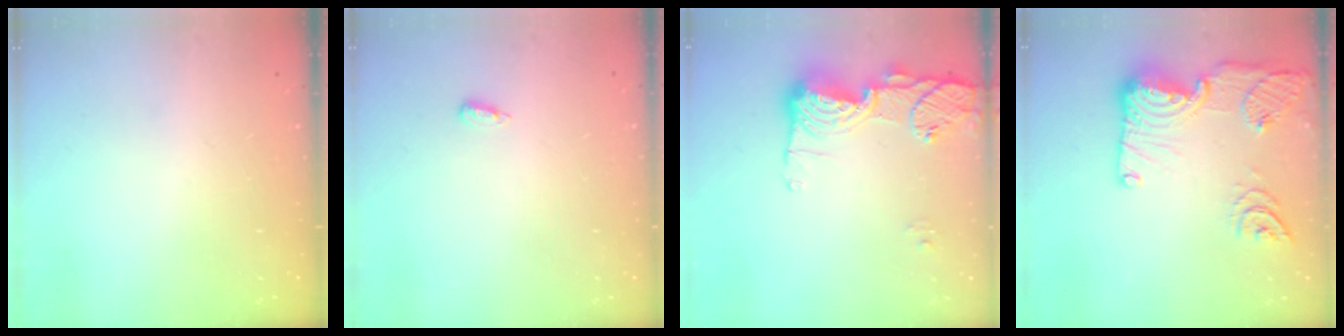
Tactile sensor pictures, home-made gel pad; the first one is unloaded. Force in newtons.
{"total": 4.4, "press": 3.4, "slide": 2.9}
{"total": 14.2, "press": 14.2, "slide": 1.5}
{"total": 19.0, "press": 19.0, "slide": 1.5}